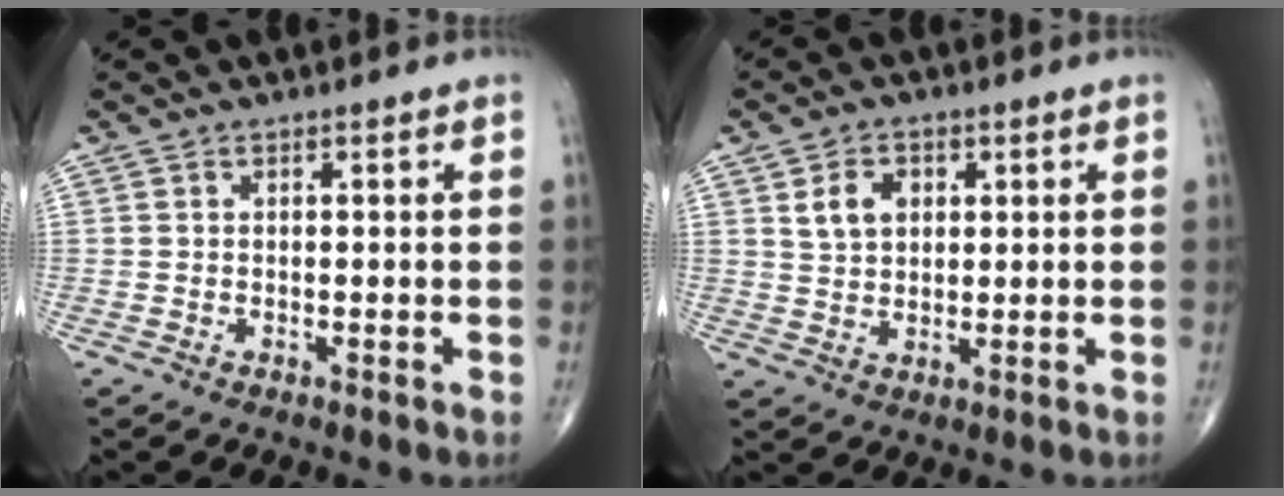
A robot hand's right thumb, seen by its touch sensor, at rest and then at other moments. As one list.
[{"total": 5.6, "force": [1.9, 4.1, 3.4], "torque": [-0.039, -0.006, 0.035]}]